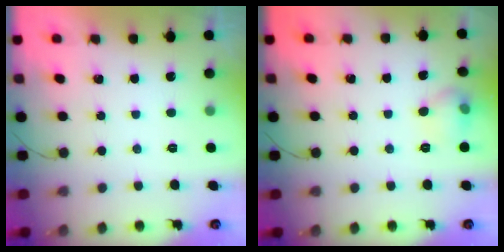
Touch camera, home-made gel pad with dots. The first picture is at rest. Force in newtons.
{"total": 6.5, "press": 6.3, "slide": 1.4}